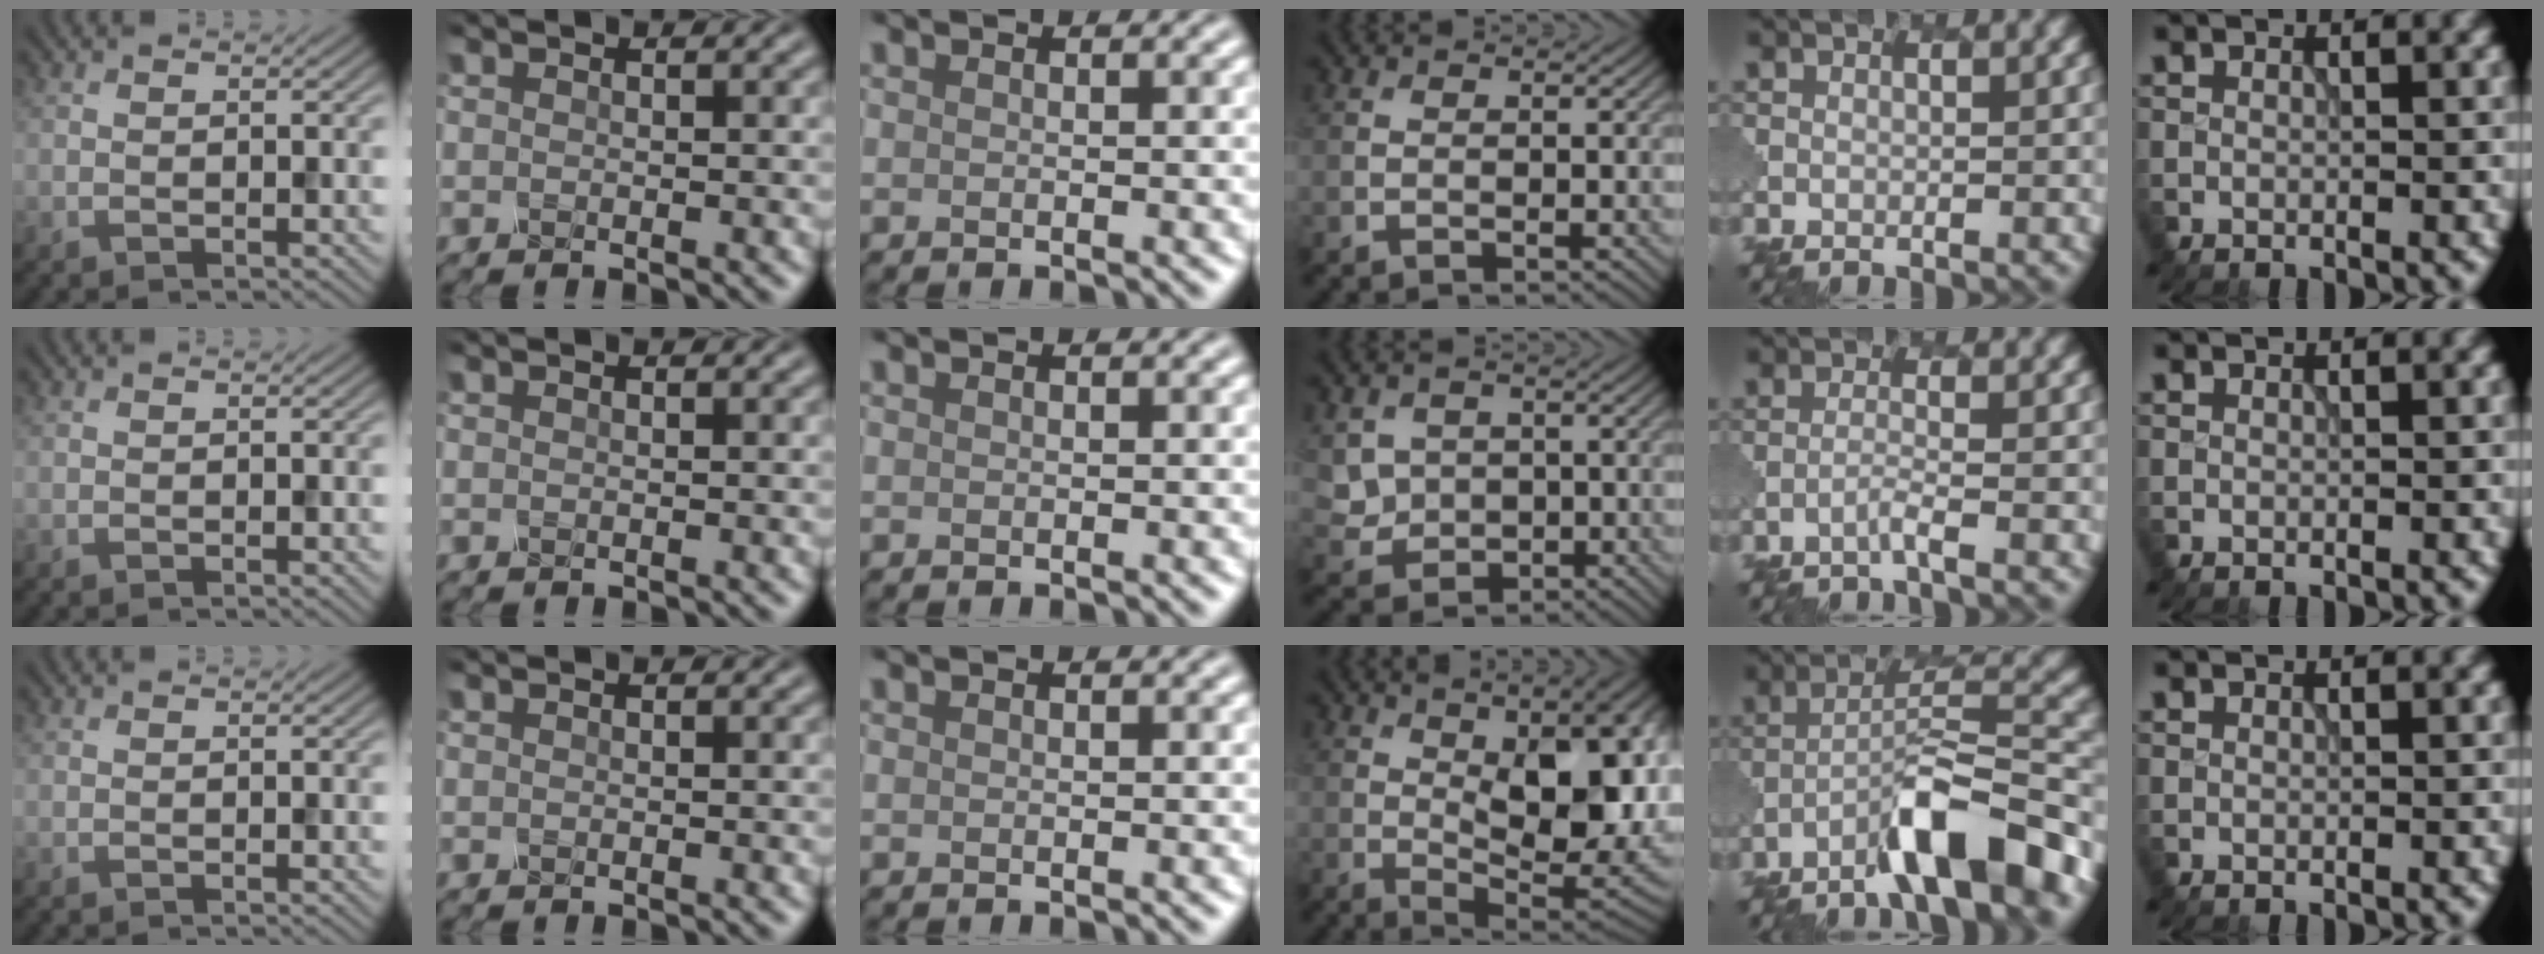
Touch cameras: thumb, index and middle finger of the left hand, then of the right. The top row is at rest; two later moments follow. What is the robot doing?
{"motion": "unscrew", "object": "spray bottle"}